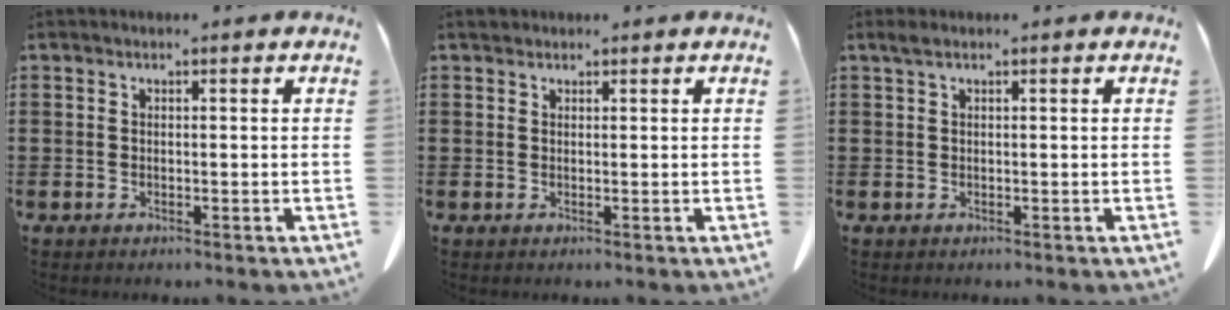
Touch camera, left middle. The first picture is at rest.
{"total": 0.9, "force": [0.8, 0.4, 0.1], "torque": [-0.004, 0.004, 0.016]}
{"total": 1.1, "force": [0.6, 0.2, 0.8], "torque": [-0.018, 0.002, 0.011]}